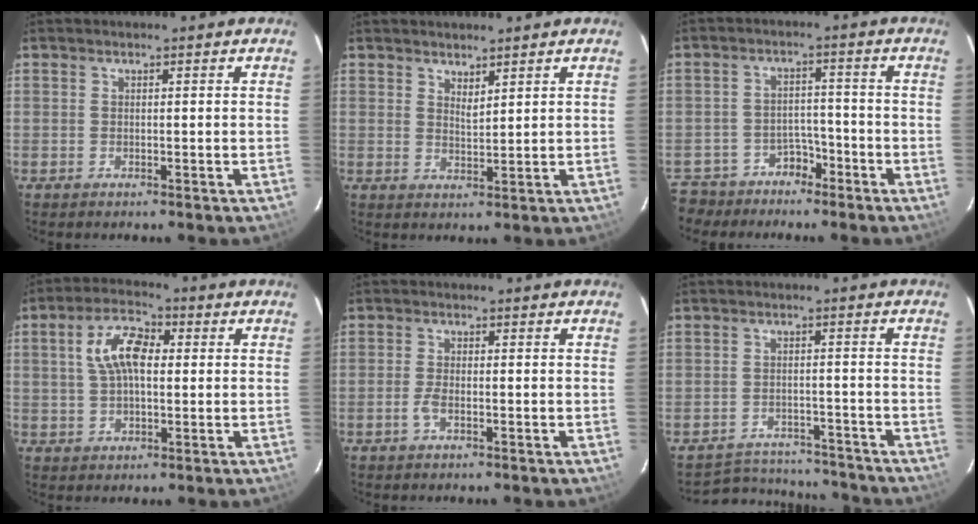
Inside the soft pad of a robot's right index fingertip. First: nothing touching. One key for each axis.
{"total": 2.5, "fx": 2.1, "fy": 0.7, "fz": 1.1, "tx": -0.018, "ty": -0.002, "tz": 0.037}
{"total": 8.9, "fx": -6.5, "fy": 5.8, "fz": 1.7, "tx": -0.054, "ty": 0.020, "tz": -0.100}
{"total": 8.7, "fx": 1.5, "fy": 4.7, "fz": 7.2, "tx": -0.140, "ty": 0.021, "tz": 0.027}
{"total": 2.4, "fx": -0.9, "fy": 0.9, "fz": 2.0, "tx": -0.048, "ty": -0.001, "tz": -0.019}
{"total": 10.8, "fx": -9.7, "fy": 4.6, "fz": 1.3, "tx": -0.035, "ty": 0.033, "tz": -0.120}